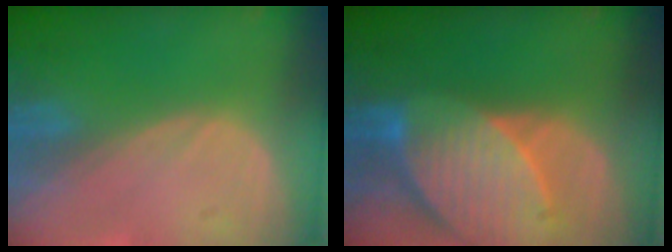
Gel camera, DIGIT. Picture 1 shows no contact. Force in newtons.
{"total": 10.1, "press": 8.9, "slide": 4.8}